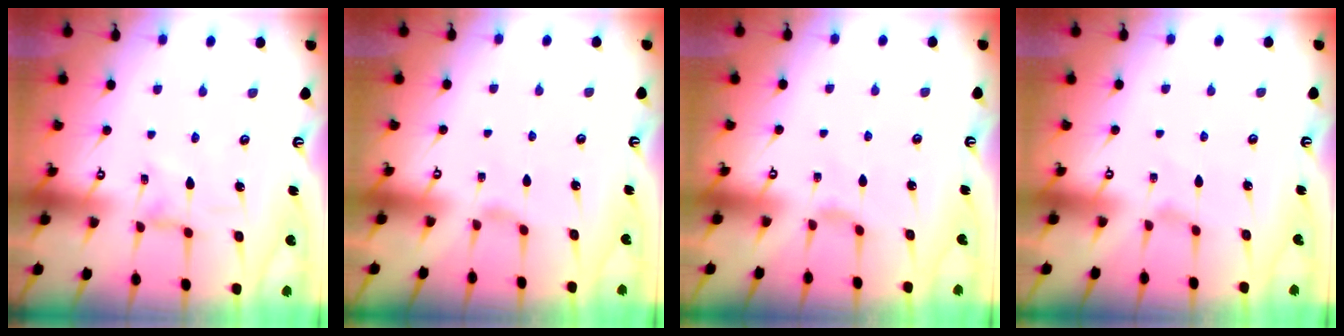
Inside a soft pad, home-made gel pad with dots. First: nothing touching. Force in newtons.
{"total": 1.9, "press": 1.8, "slide": 0.5}
{"total": 1.8, "press": 1.7, "slide": 0.5}
{"total": 0.0}